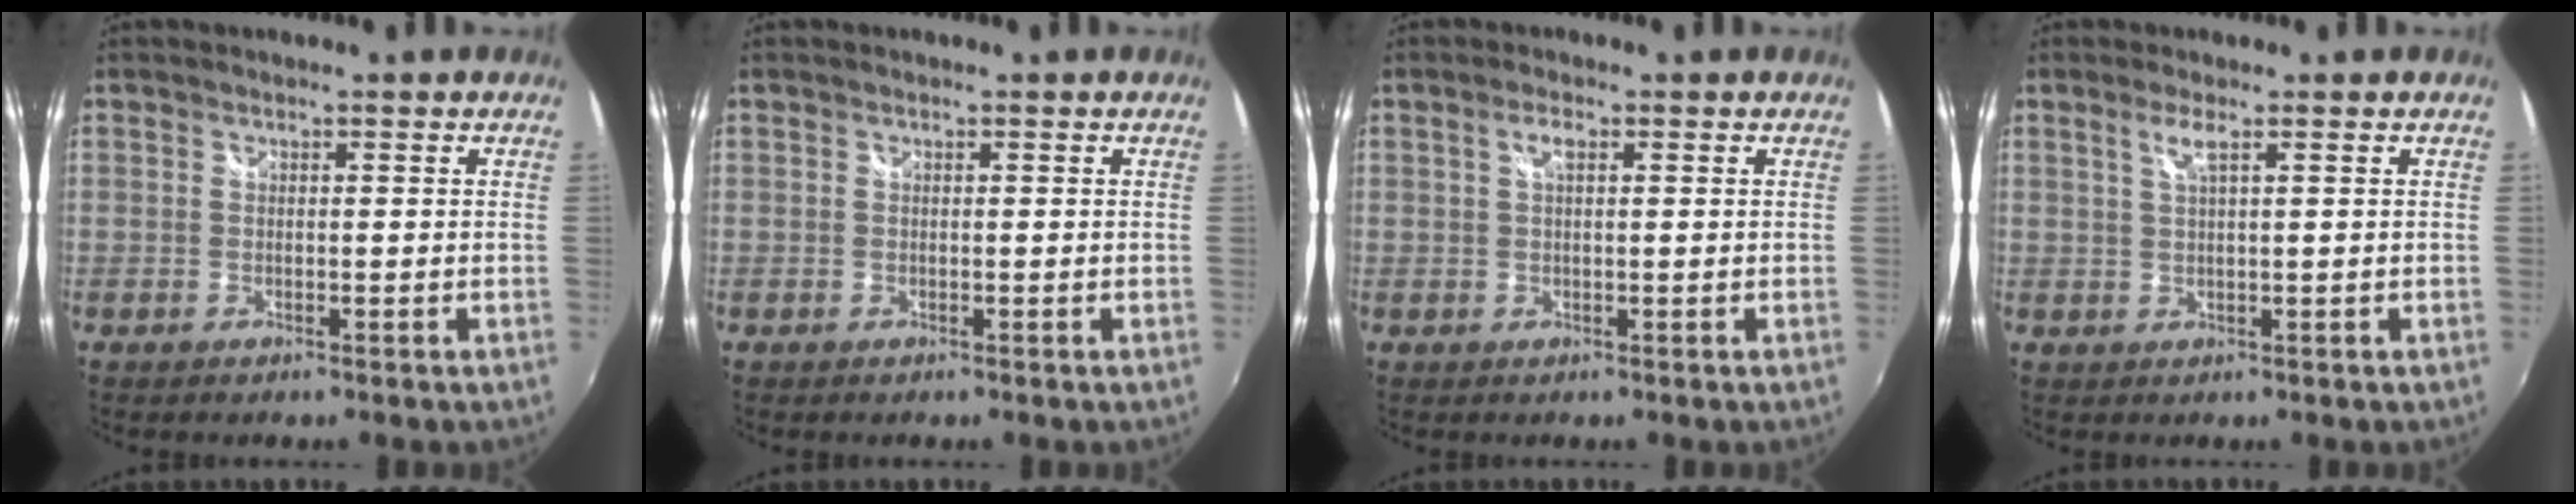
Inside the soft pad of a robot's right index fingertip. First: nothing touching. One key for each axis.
{"total": 0.0}
{"total": 1.8, "fx": 0.7, "fy": 0.5, "fz": 1.6, "tx": -0.030, "ty": 0.004, "tz": 0.009}
{"total": 2.2, "fx": 1.1, "fy": -0.2, "fz": 1.9, "tx": -0.036, "ty": -0.001, "tz": 0.022}